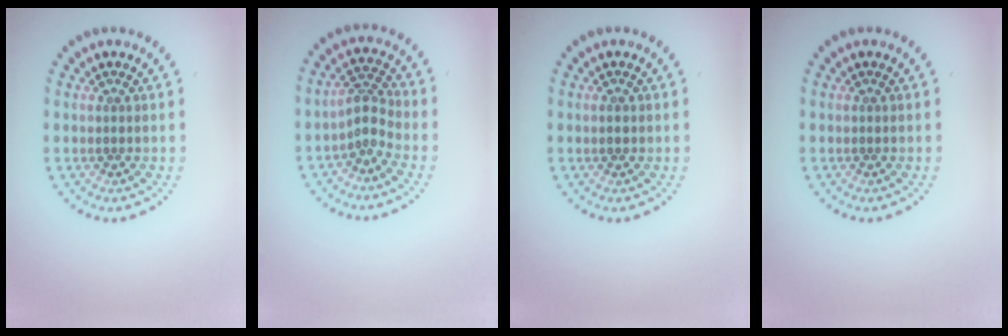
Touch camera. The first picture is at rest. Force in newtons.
{"total": 2.2, "press": 1.5, "slide": 1.6}
{"total": 1.0, "press": 1.0, "slide": 0.0}
{"total": 0.0}